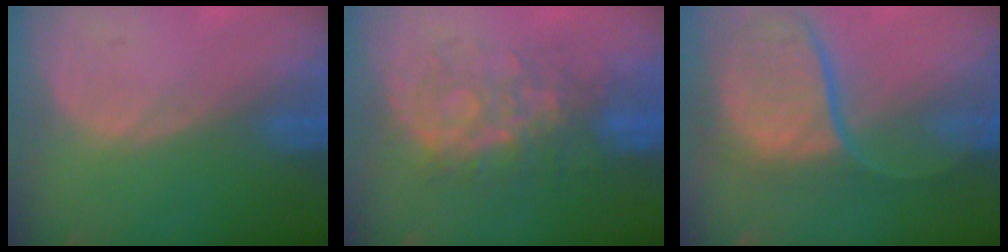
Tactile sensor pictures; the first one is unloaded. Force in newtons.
{"total": 7.9, "press": 7.9, "slide": 0.0}
{"total": 12.1, "press": 9.9, "slide": 7.0}